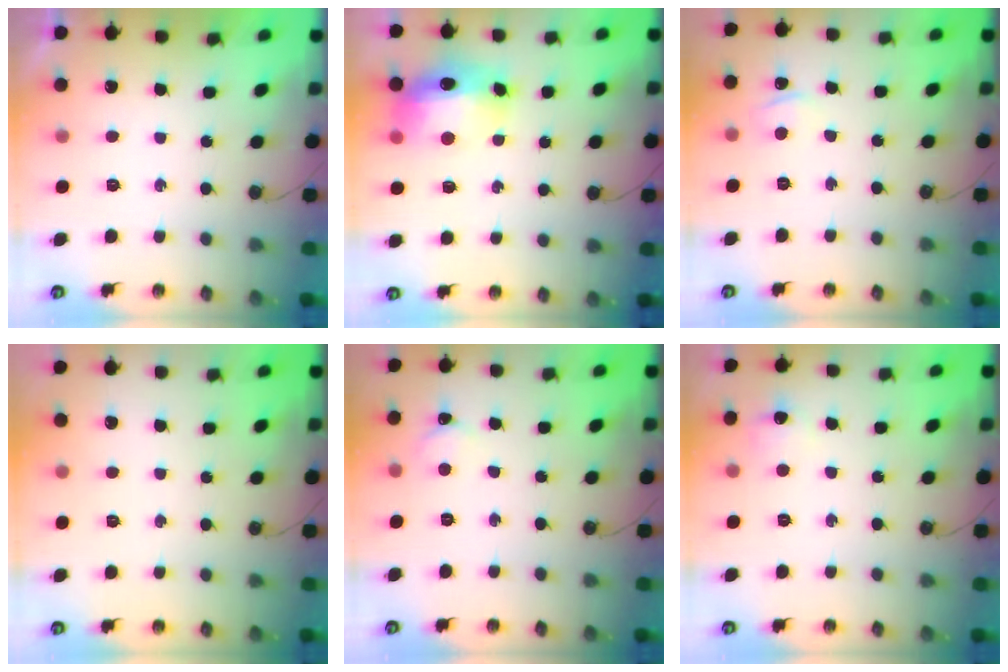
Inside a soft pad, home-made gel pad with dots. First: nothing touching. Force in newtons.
{"total": 13.9, "press": 13.6, "slide": 2.6}
{"total": 5.7, "press": 5.6, "slide": 0.8}
{"total": 0.0}
{"total": 1.7, "press": 1.7, "slide": 0.2}
{"total": 6.7, "press": 6.7, "slide": 0.8}